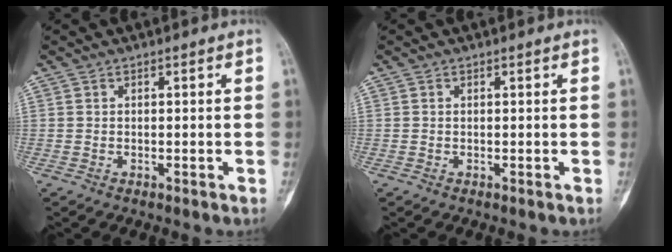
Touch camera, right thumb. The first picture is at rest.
{"total": 0.0}